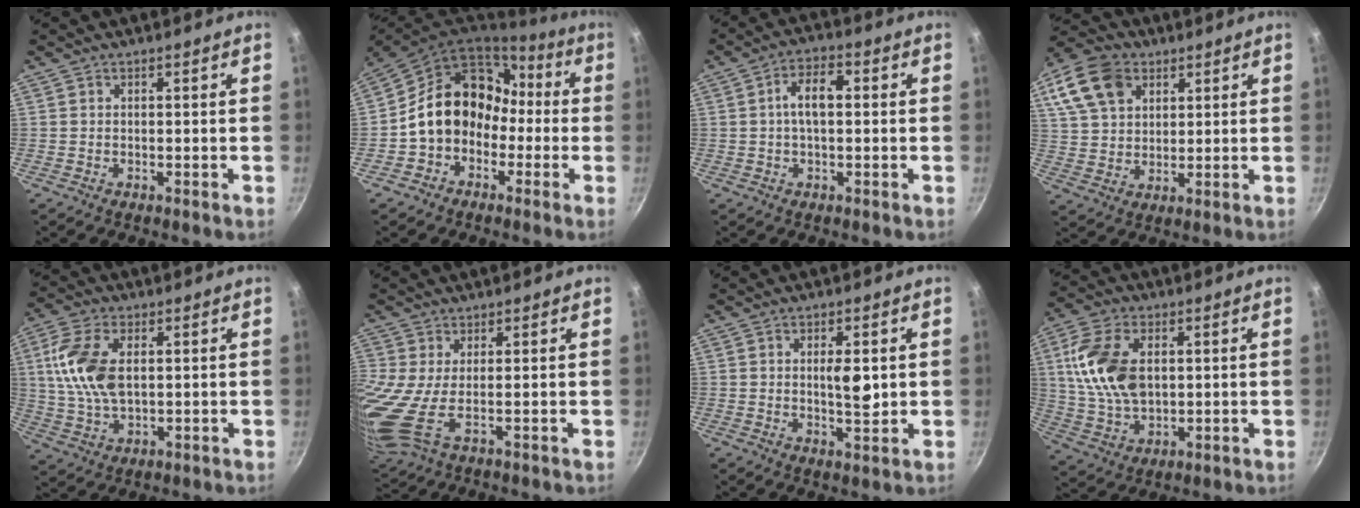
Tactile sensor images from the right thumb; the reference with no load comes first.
{"total": 16.1, "force": [-1.5, 13.1, 9.2], "torque": [-0.113, 0.072, -0.026]}
{"total": 6.4, "force": [0.6, 3.4, 5.4], "torque": [-0.090, 0.020, 0.004]}
{"total": 13.5, "force": [6.2, 9.7, 7.1], "torque": [-0.117, 0.000, 0.113]}
{"total": 11.9, "force": [2.2, 6.7, 9.6], "torque": [-0.186, 0.000, 0.041]}
{"total": 9.9, "force": [1.4, 3.3, 9.2], "torque": [-0.208, -0.012, 0.030]}
{"total": 5.2, "force": [0.8, 1.9, 4.8], "torque": [-0.073, -0.011, 0.014]}
{"total": 14.6, "force": [2.7, 9.1, 11.0], "torque": [-0.200, -0.006, 0.055]}